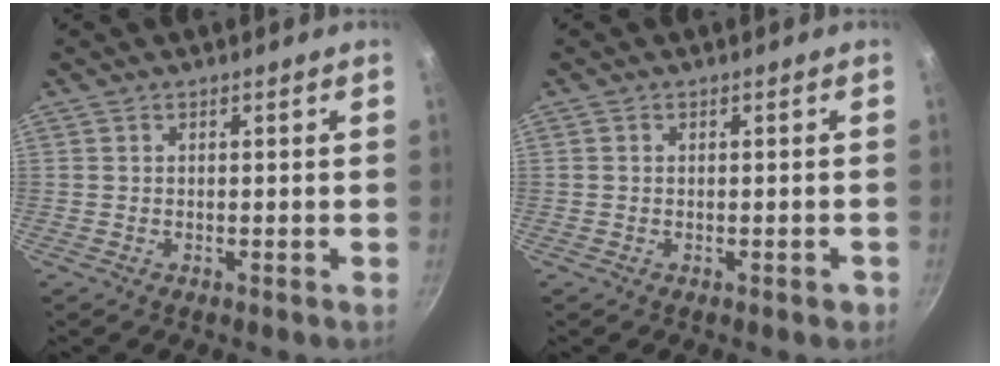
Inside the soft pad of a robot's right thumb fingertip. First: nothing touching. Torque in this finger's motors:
{"motor_torque": [0.45, -0.09, -0.21, 0.04, 0.07]}